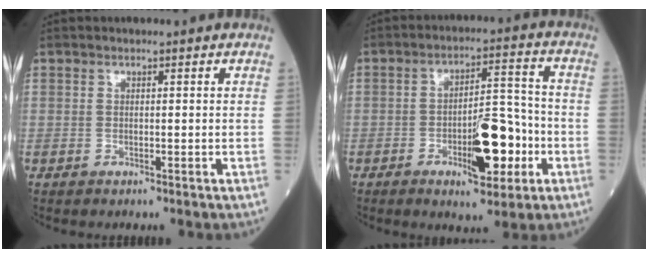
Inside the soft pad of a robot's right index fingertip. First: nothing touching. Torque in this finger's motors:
{"motor_torque": [0.20, -0.22, 0.24, 0.09]}